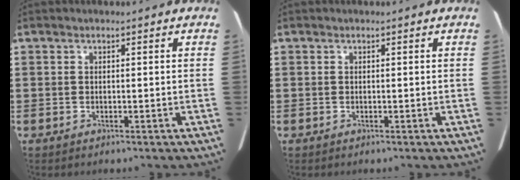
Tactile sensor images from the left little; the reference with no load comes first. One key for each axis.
{"total": 0.0}